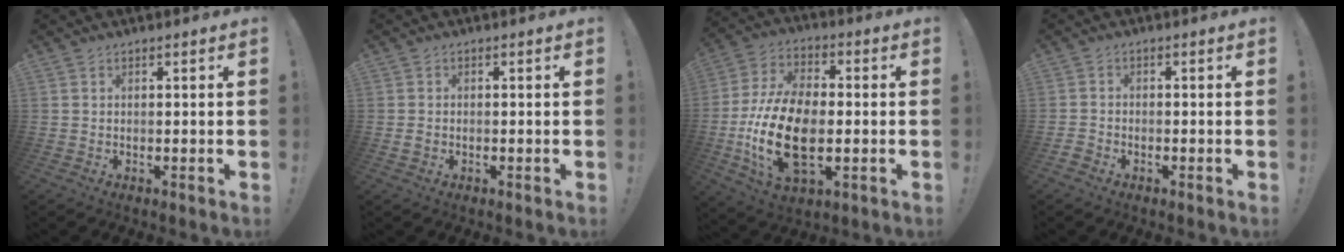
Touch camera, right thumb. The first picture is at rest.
{"total": 1.4, "force": [-0.4, 1.0, 0.9], "torque": [-0.024, 0.008, -0.004]}
{"total": 21.3, "force": [-4.3, 12.7, 16.6], "torque": [-0.316, 0.014, -0.068]}
{"total": 2.2, "force": [-1.7, 1.2, 0.7], "torque": [-0.023, 0.007, -0.031]}